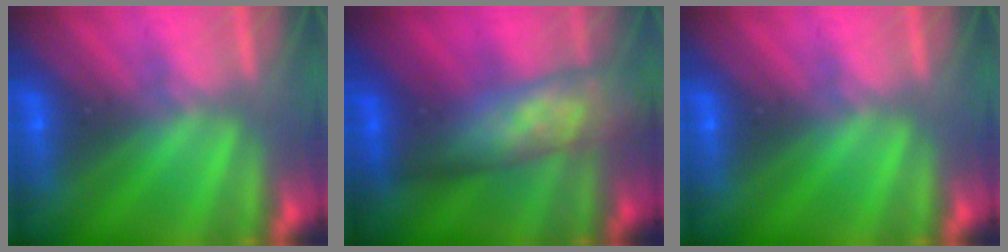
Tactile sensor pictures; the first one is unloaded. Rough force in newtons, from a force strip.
{"total": 9.3}
{"total": 0.0}